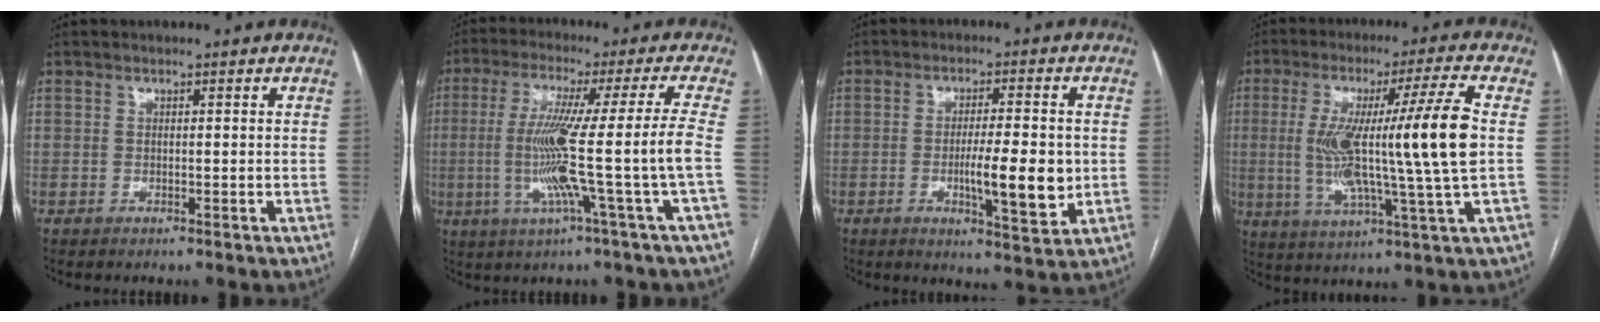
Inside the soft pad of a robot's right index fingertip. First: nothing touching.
{"total": 13.4, "force": [-2.6, -2.7, 12.9], "torque": [-0.237, -0.009, -0.046]}
{"total": 9.0, "force": [-1.4, 1.7, 8.8], "torque": [-0.141, -0.013, -0.020]}
{"total": 17.1, "force": [0.9, -1.3, 17.0], "torque": [-0.309, 0.001, 0.005]}